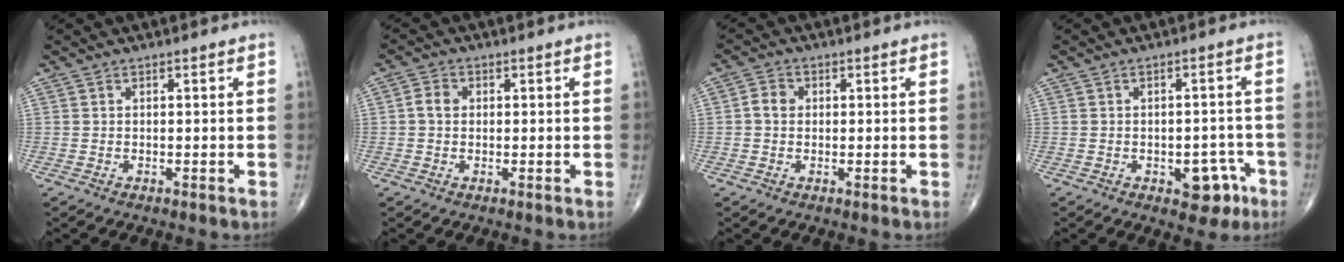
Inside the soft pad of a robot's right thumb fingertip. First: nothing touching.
{"total": 2.7, "force": [0.2, 2.1, 1.6], "torque": [-0.027, 0.006, -0.001]}
{"total": 2.8, "force": [0.1, 2.4, 1.5], "torque": [-0.022, 0.008, -0.003]}
{"total": 6.5, "force": [-2.9, 3.8, 4.4], "torque": [-0.022, 0.025, -0.029]}